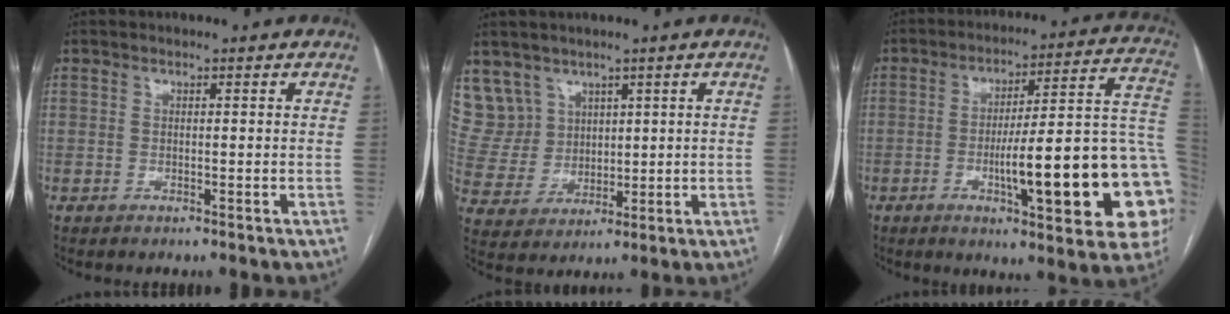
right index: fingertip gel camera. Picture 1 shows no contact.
{"total": 8.8, "force": [5.6, 6.8, 0.4], "torque": [-0.018, 0.027, 0.128]}
{"total": 23.4, "force": [-5.5, 3.4, 22.5], "torque": [-0.221, 0.018, -0.068]}